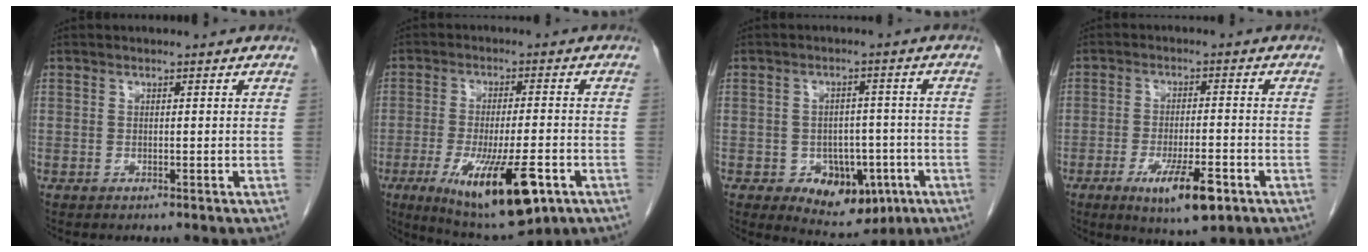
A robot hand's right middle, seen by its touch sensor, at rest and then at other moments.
{"total": 15.7, "force": [-6.9, 3.3, 13.7], "torque": [-0.225, -0.034, -0.097]}
{"total": 8.7, "force": [-3.4, 5.7, 5.7], "torque": [-0.073, 0.005, -0.037]}
{"total": 8.7, "force": [-4.4, 2.0, 7.3], "torque": [-0.126, -0.015, -0.065]}